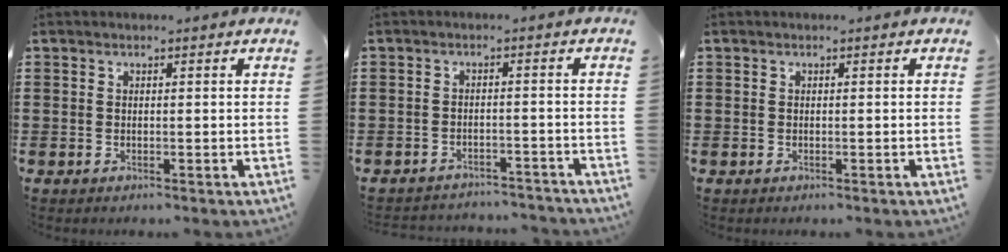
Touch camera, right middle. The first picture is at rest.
{"total": 2.5, "force": [-2.5, 0.2, 0.0], "torque": [-0.008, -0.002, -0.053]}
{"total": 0.0}